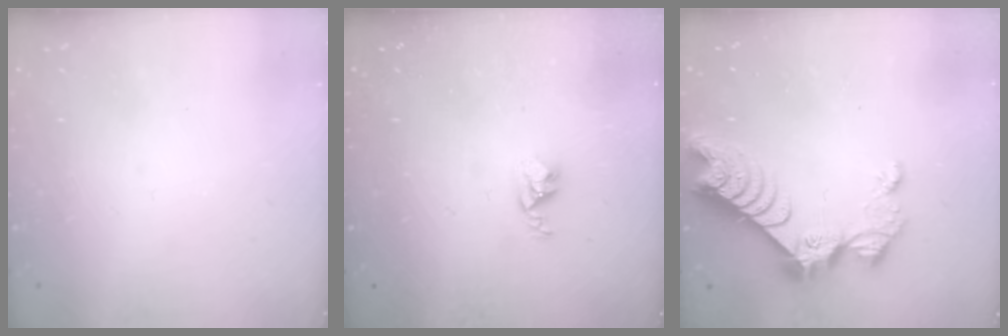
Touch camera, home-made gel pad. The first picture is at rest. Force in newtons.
{"total": 2.9, "press": 2.9, "slide": 0.4}
{"total": 11.1, "press": 11.0, "slide": 1.0}